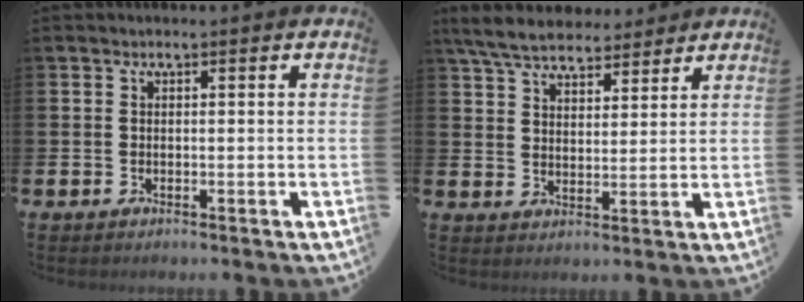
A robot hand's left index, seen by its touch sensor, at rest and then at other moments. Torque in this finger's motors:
{"motor_torque": [1.10, -1.03, 0.29, 0.21]}